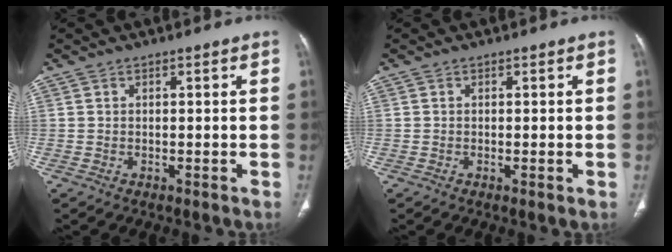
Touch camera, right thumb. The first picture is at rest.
{"total": 0.6, "force": [-0.1, -0.1, 0.6], "torque": [-0.019, -0.005, 0.000]}